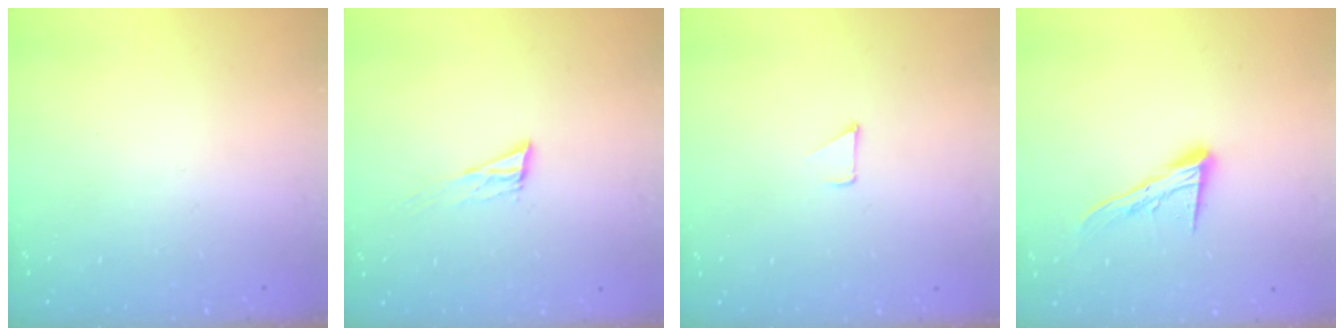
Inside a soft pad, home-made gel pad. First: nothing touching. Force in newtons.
{"total": 6.4, "press": 6.4, "slide": 1.0}
{"total": 3.3, "press": 3.3, "slide": 0.3}
{"total": 12.0, "press": 12.0, "slide": 1.0}